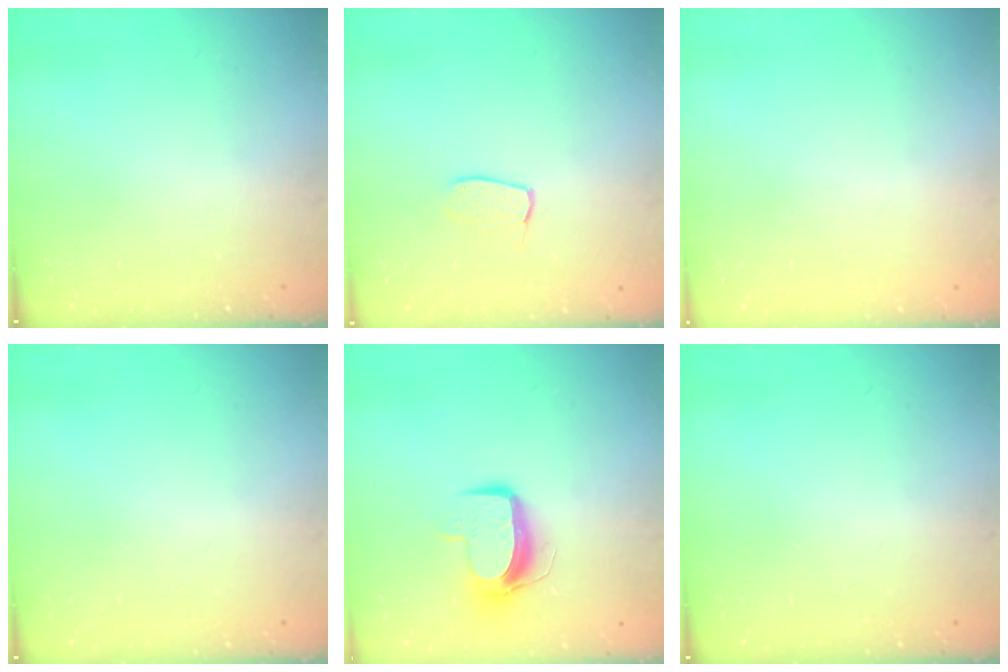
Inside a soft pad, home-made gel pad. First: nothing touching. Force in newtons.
{"total": 5.2, "press": 5.2, "slide": 0.3}
{"total": 0.0}
{"total": 0.0}
{"total": 9.8, "press": 9.7, "slide": 1.0}
{"total": 0.0}